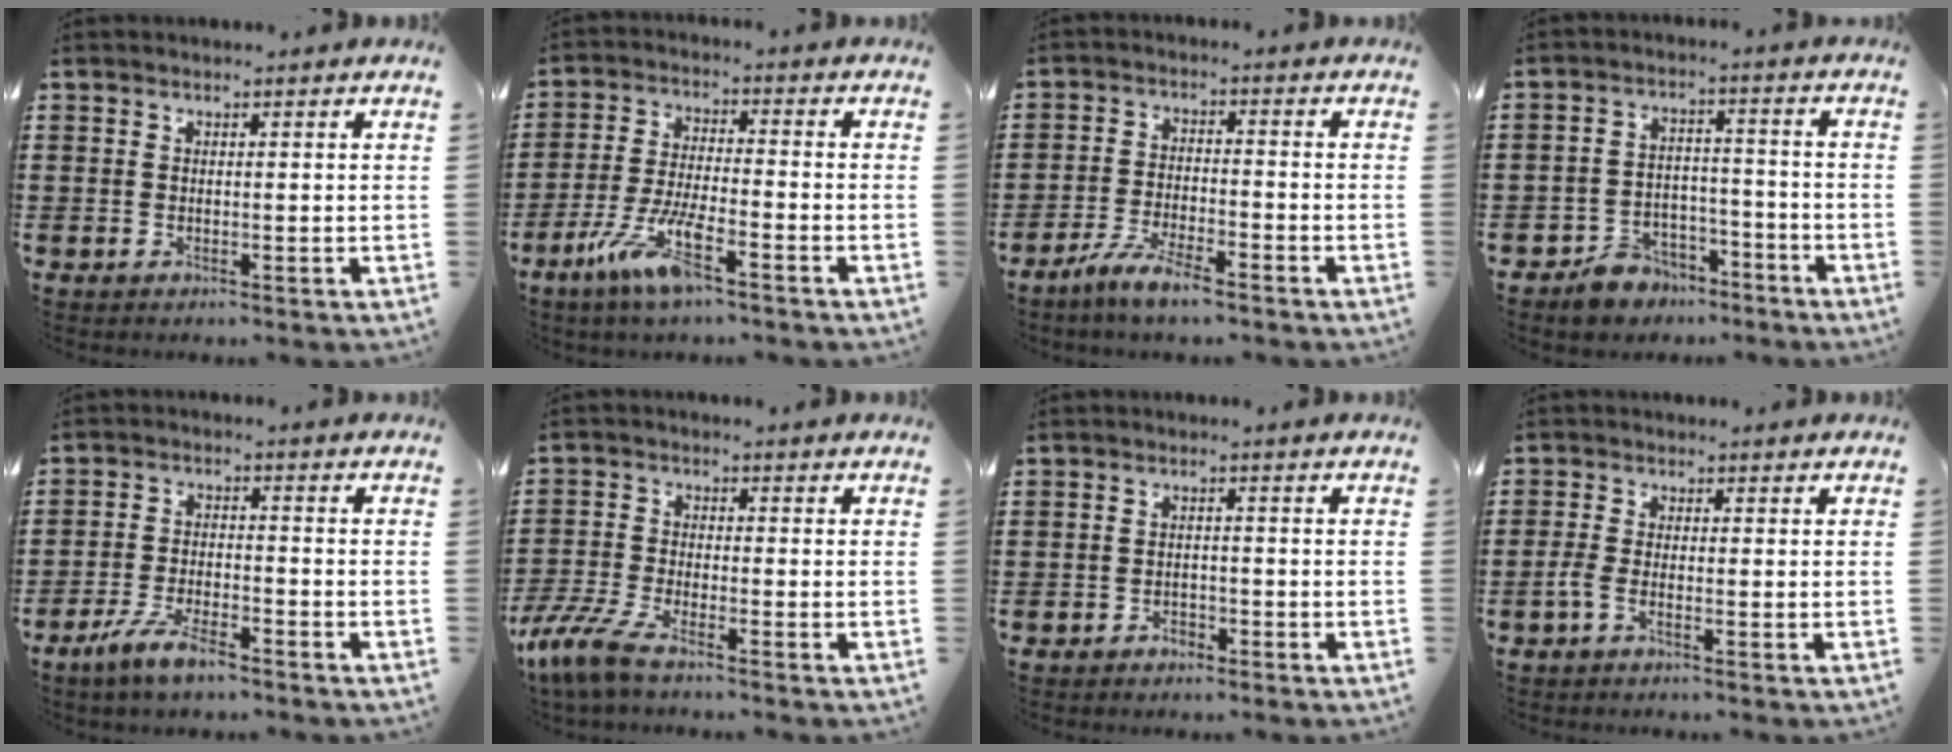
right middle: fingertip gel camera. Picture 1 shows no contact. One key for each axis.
{"total": 8.8, "fx": -5.1, "fy": 1.7, "fz": 7.0, "tx": -0.155, "ty": -0.008, "tz": -0.098}
{"total": 5.4, "fx": -4.5, "fy": 0.6, "fz": 2.9, "tx": -0.067, "ty": -0.005, "tz": -0.086}
{"total": 5.8, "fx": -5.3, "fy": 2.4, "fz": 0.6, "tx": -0.010, "ty": 0.025, "tz": -0.104}
{"total": 5.7, "fx": -4.3, "fy": 1.3, "fz": 3.5, "tx": -0.082, "ty": -0.005, "tz": -0.086}
{"total": 6.0, "fx": -4.7, "fy": 0.8, "fz": 3.5, "tx": -0.107, "ty": -0.020, "tz": -0.100}
{"total": 1.8, "fx": -1.6, "fy": 0.7, "fz": 0.3, "tx": -0.011, "ty": 0.001, "tz": -0.035}
{"total": 2.1, "fx": -1.1, "fy": 0.6, "fz": 1.6, "tx": -0.044, "ty": -0.003, "tz": -0.025}